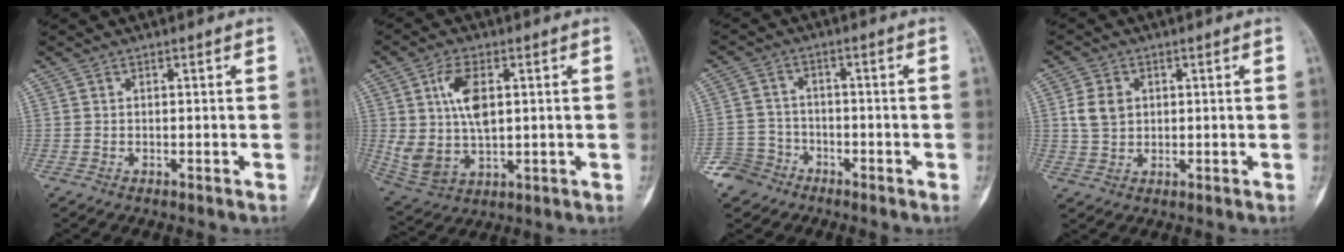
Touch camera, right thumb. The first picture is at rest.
{"total": 11.8, "force": [2.4, 6.6, 9.4], "torque": [-0.184, -0.007, 0.058]}
{"total": 6.1, "force": [-4.2, 4.5, 0.2], "torque": [0.016, 0.025, -0.084]}
{"total": 5.1, "force": [1.0, 4.0, 3.0], "torque": [-0.051, 0.000, 0.022]}